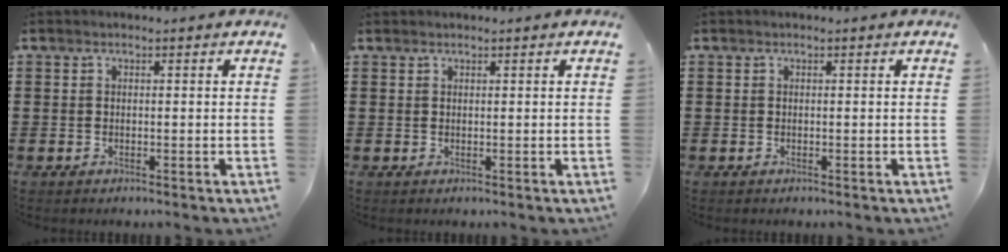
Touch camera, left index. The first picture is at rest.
{"total": 0.0}
{"total": 0.0}